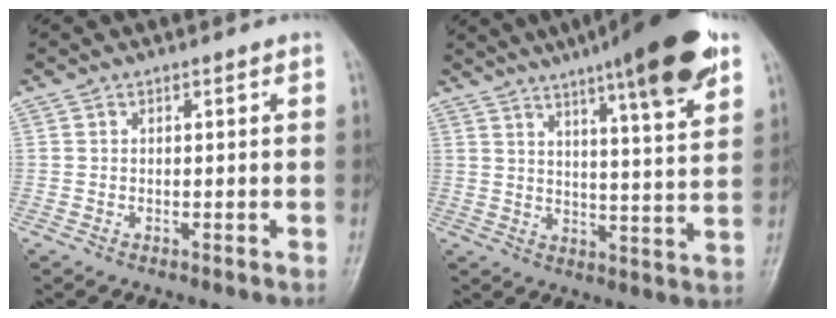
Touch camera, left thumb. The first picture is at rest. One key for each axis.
{"total": 18.1, "fx": 11.4, "fy": 2.7, "fz": 13.9, "tx": -0.182, "ty": -0.043, "tz": 0.159}